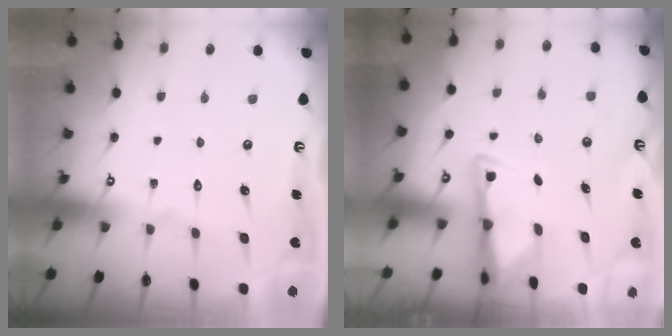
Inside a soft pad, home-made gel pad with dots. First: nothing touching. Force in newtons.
{"total": 2.9, "press": 2.8, "slide": 0.7}